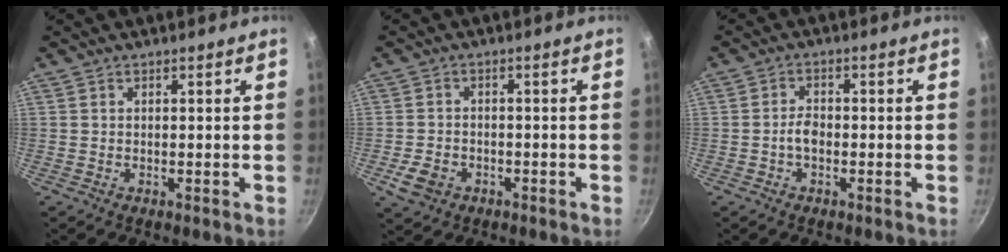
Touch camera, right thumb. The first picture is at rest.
{"total": 5.0, "force": [-2.1, 3.8, 2.5], "torque": [-0.049, 0.017, -0.035]}
{"total": 2.8, "force": [-0.9, 1.7, 2.0], "torque": [-0.031, 0.016, -0.018]}